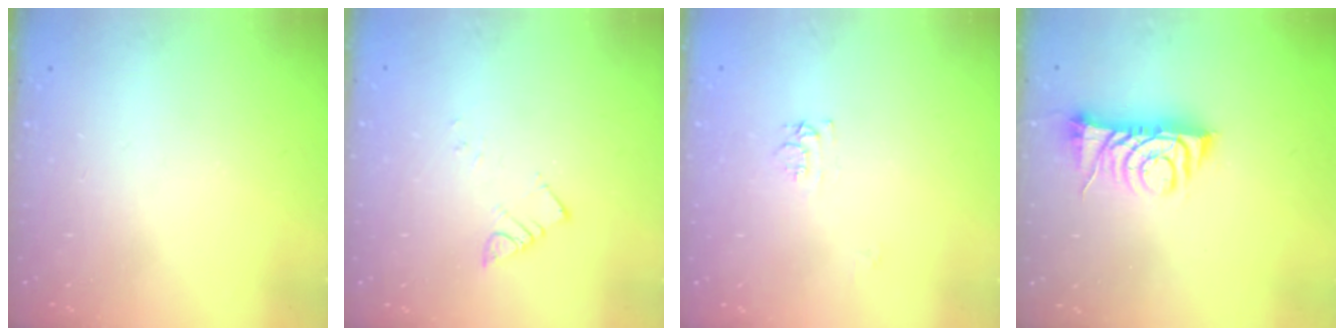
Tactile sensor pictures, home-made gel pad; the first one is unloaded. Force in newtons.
{"total": 4.4, "press": 4.4, "slide": 0.1}
{"total": 6.2, "press": 6.2, "slide": 0.6}
{"total": 8.2, "press": 8.2, "slide": 0.2}